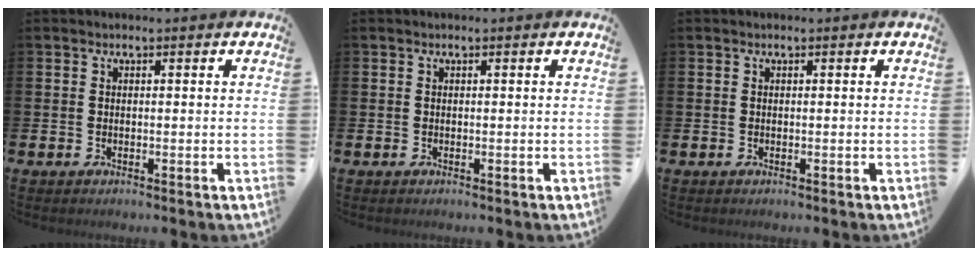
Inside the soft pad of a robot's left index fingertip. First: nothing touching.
{"total": 0.0}
{"total": 0.0}